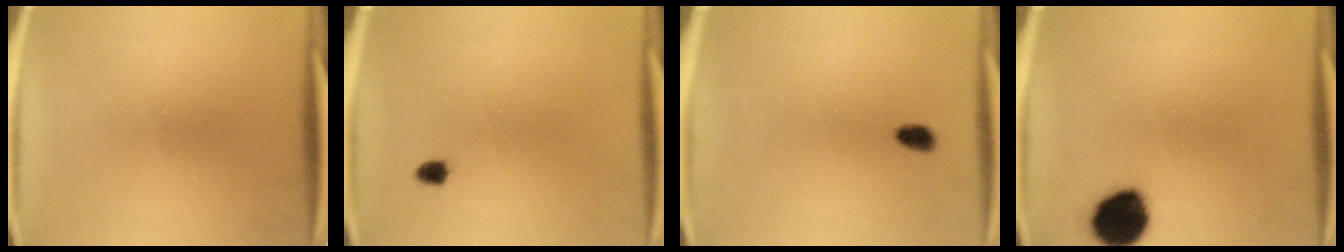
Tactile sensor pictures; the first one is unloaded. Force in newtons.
{"total": 1.2}
{"total": 2.2}
{"total": 11.9}